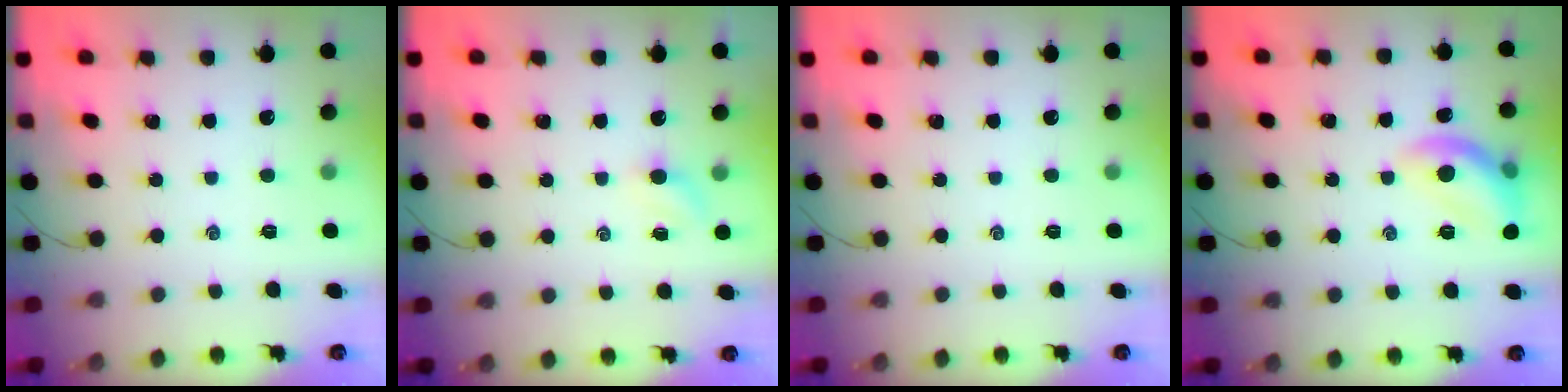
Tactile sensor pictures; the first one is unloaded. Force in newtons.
{"total": 3.3, "press": 3.1, "slide": 0.9}
{"total": 0.0}
{"total": 11.8, "press": 11.8, "slide": 0.5}